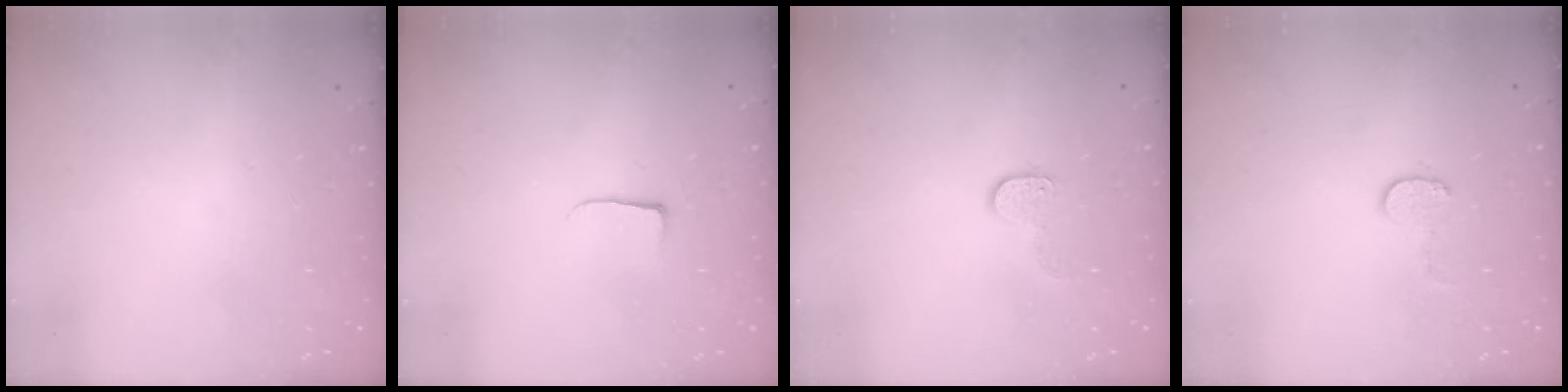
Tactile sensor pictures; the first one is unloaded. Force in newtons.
{"total": 3.8, "press": 3.8, "slide": 0.5}
{"total": 5.9, "press": 5.9, "slide": 0.5}
{"total": 6.4, "press": 6.4, "slide": 0.6}